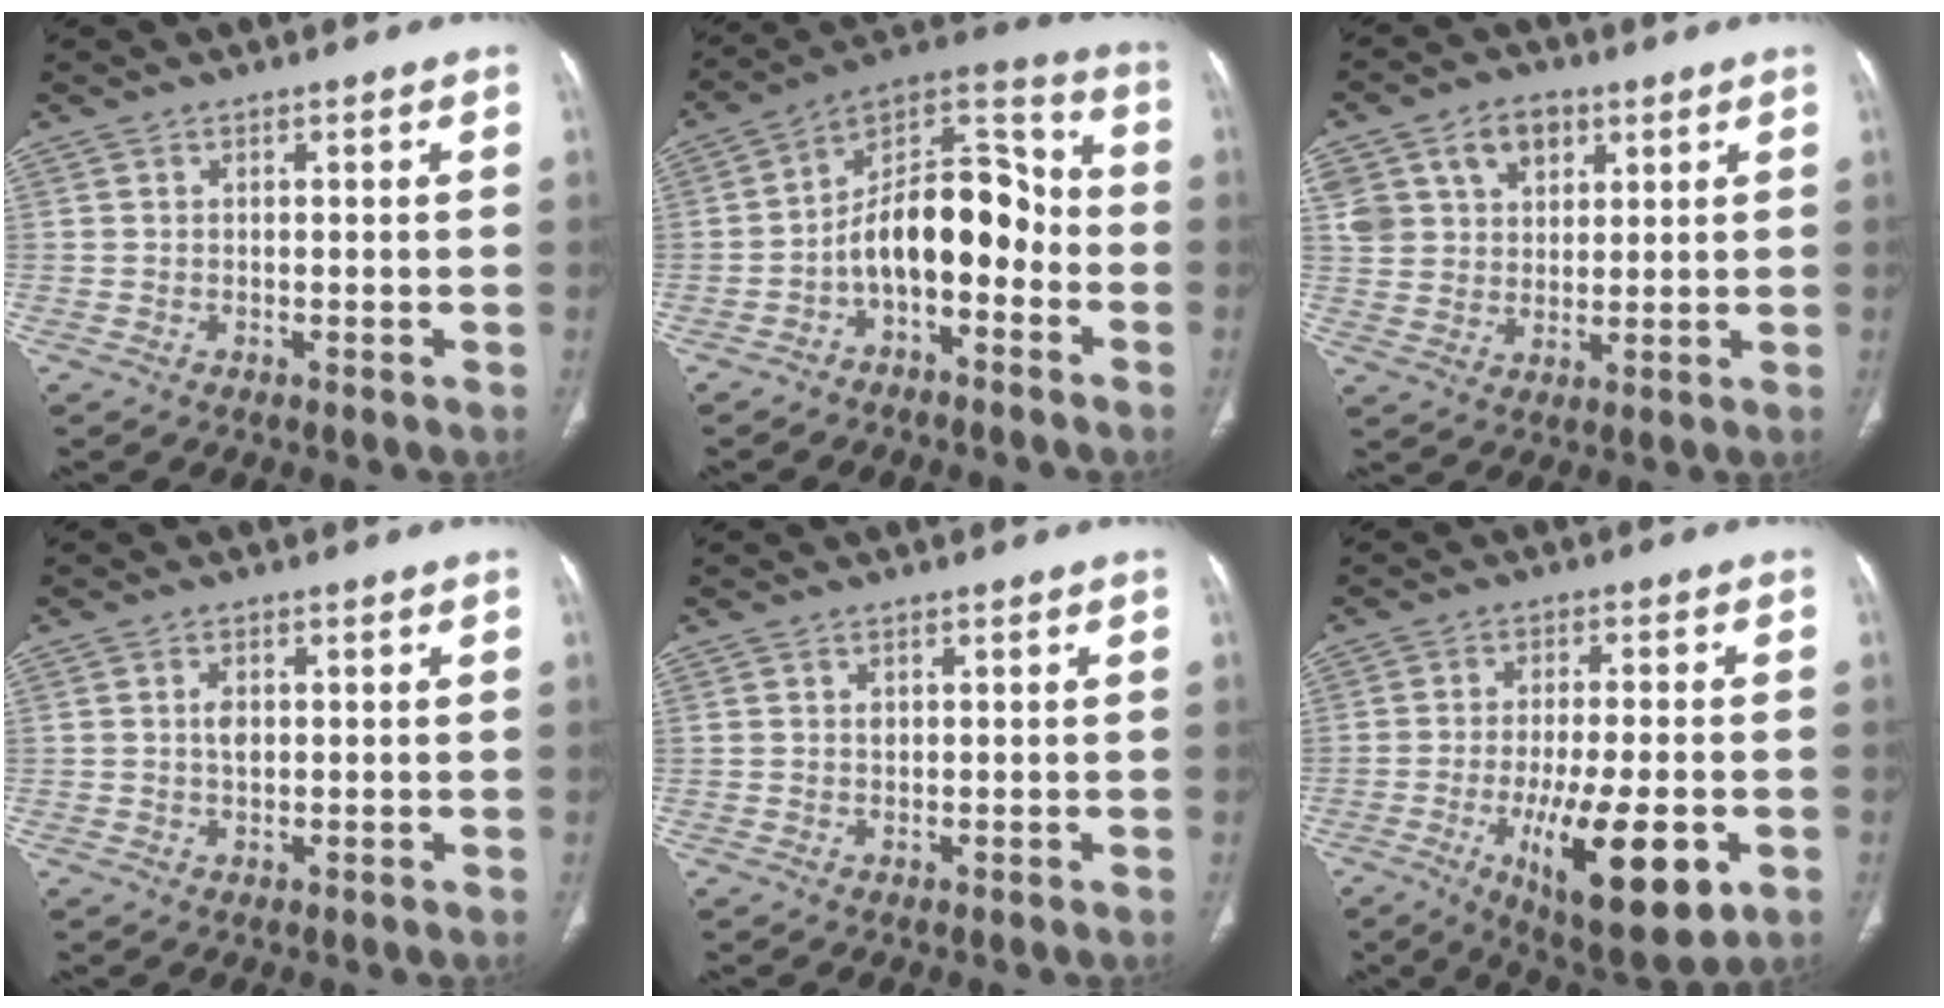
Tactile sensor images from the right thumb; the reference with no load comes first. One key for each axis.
{"total": 14.9, "fx": -4.1, "fy": 8.2, "fz": 11.7, "tx": -0.159, "ty": 0.078, "tz": -0.073}
{"total": 11.6, "fx": 5.2, "fy": 8.7, "fz": 5.7, "tx": -0.081, "ty": -0.006, "tz": 0.099}
{"total": 2.3, "fx": 0.4, "fy": 1.4, "fz": 1.8, "tx": -0.032, "ty": 0.000, "tz": 0.007}
{"total": 0.9, "fx": 0.3, "fy": 0.6, "fz": 0.5, "tx": -0.007, "ty": 0.000, "tz": 0.007}
{"total": 17.0, "fx": -5.7, "fy": 5.4, "fz": 15.0, "tx": -0.238, "ty": -0.006, "tz": -0.075}